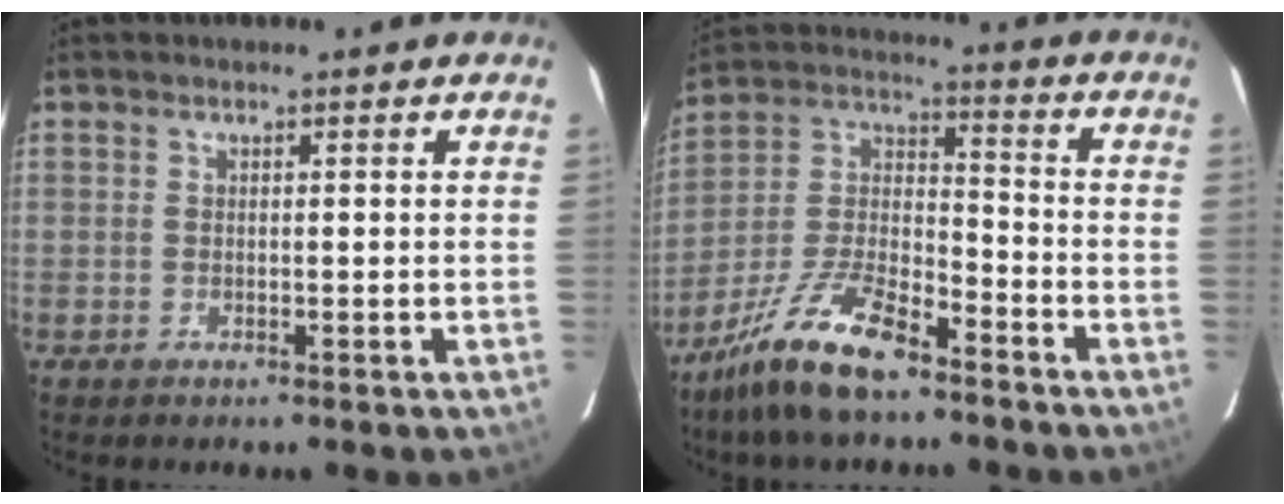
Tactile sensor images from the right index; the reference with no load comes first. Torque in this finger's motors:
{"motor_torque": [1.20, -0.94, 0.88, 0.15]}